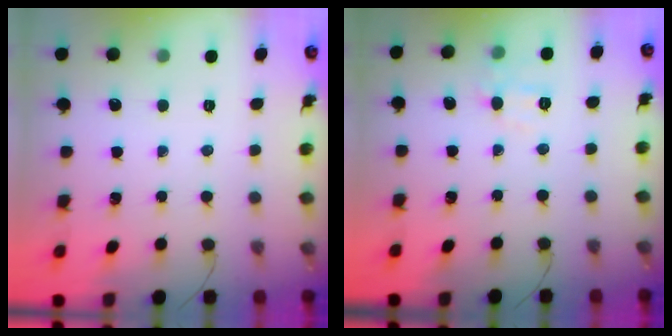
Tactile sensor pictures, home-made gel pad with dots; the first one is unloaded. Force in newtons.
{"total": 7.2, "press": 7.0, "slide": 1.6}